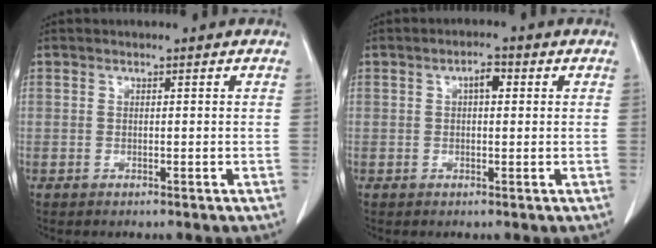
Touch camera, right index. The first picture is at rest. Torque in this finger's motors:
{"motor_torque": [0.27, -0.11, 0.07, 0.05]}